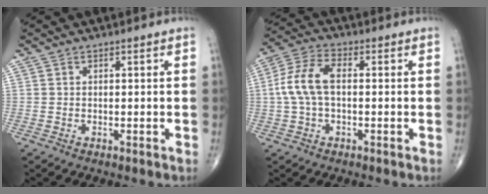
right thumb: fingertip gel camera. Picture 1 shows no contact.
{"total": 8.7, "force": [0.2, 4.7, 7.4], "torque": [-0.164, 0.027, -0.001]}